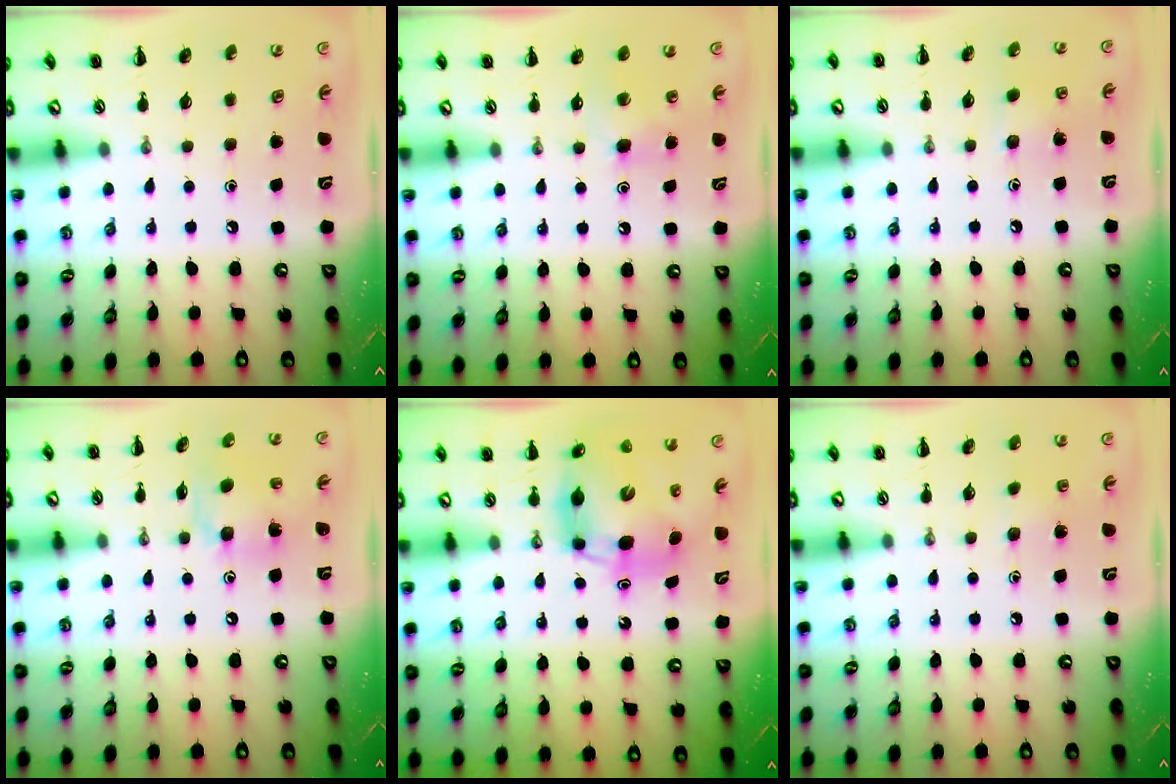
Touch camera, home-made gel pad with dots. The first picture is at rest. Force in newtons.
{"total": 5.3, "press": 5.0, "slide": 1.7}
{"total": 4.6, "press": 4.4, "slide": 1.3}
{"total": 9.6, "press": 9.6, "slide": 0.9}
{"total": 11.0, "press": 10.5, "slide": 3.2}
{"total": 6.1, "press": 5.8, "slide": 1.8}